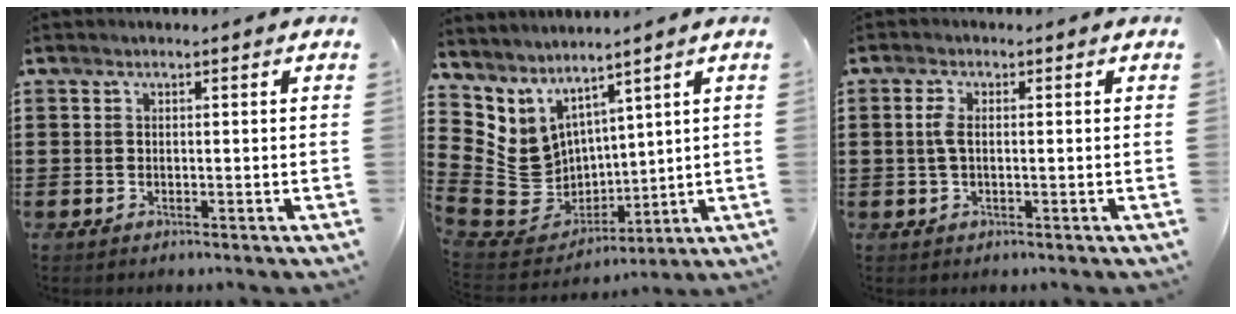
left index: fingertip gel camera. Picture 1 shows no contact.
{"total": 7.2, "force": [2.3, 6.5, 2.1], "torque": [-0.099, -0.035, 0.049]}
{"total": 2.3, "force": [0.1, 1.0, 2.0], "torque": [-0.056, -0.002, -0.004]}